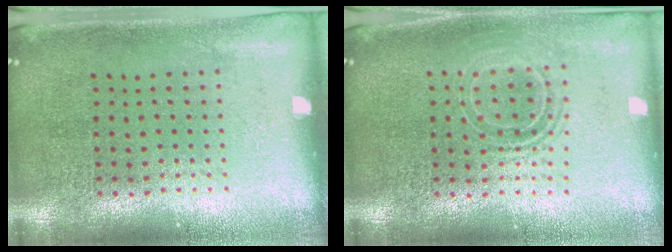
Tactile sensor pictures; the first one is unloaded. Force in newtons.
{"total": 1.7, "press": 1.4, "slide": 1.0}